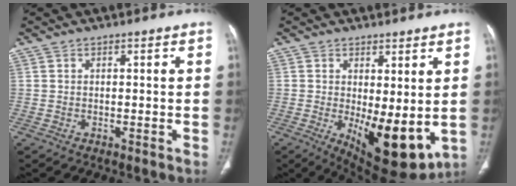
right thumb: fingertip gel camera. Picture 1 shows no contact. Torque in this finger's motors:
{"motor_torque": [1.08, 2.74, -0.02, 0.14, 0.36]}